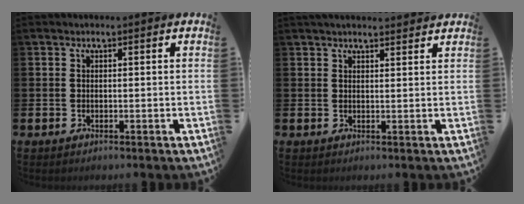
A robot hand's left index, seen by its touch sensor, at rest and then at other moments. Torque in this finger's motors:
{"motor_torque": [0.99, -1.15, 0.07, 0.06]}